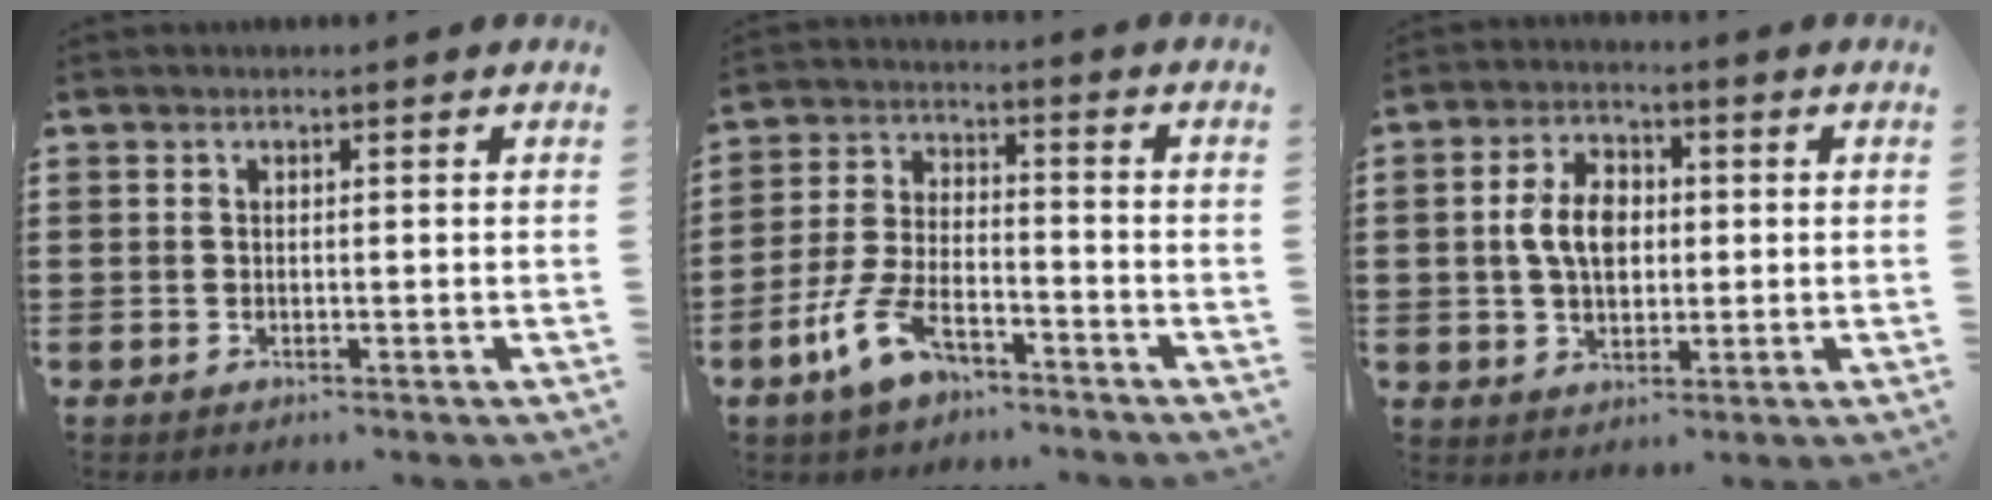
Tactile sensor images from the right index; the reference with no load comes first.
{"total": 8.3, "force": [-5.4, 3.4, 5.2], "torque": [-0.132, 0.003, -0.107]}
{"total": 6.8, "force": [0.3, 4.3, 5.2], "torque": [-0.122, 0.013, -0.001]}